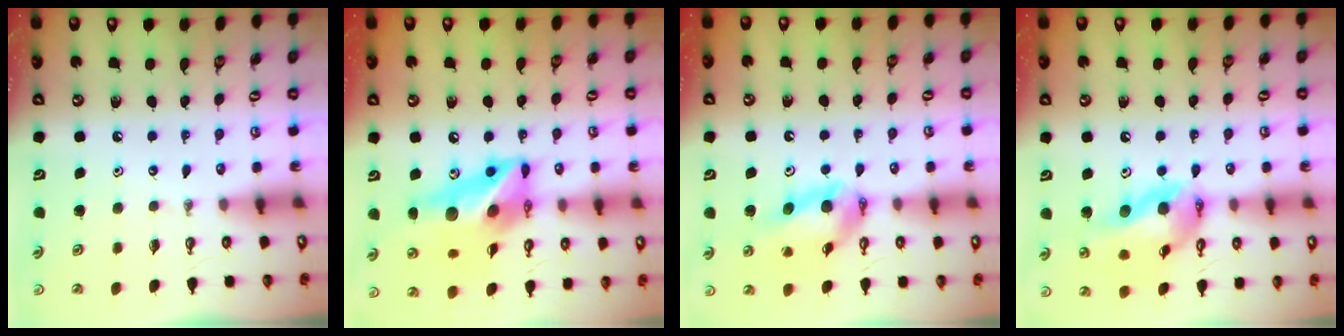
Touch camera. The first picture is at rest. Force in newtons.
{"total": 17.6, "press": 17.4, "slide": 2.9}
{"total": 10.9, "press": 10.9, "slide": 1.2}
{"total": 16.3, "press": 16.1, "slide": 2.6}